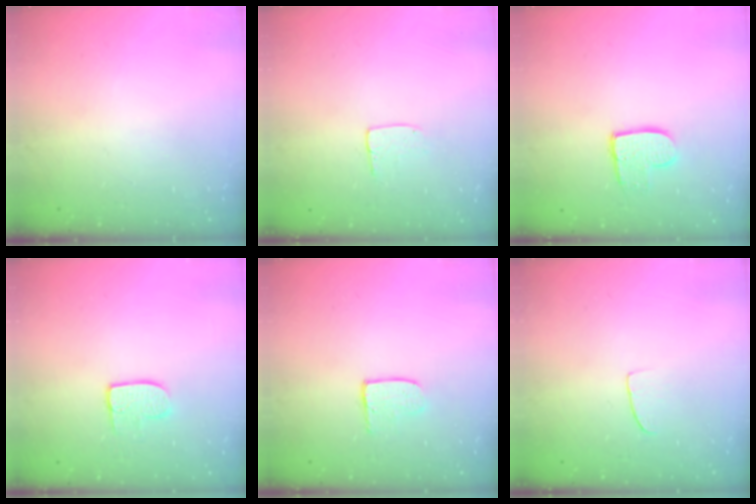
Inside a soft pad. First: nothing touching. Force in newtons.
{"total": 5.6, "press": 5.6, "slide": 0.2}
{"total": 9.0, "press": 9.0, "slide": 0.7}
{"total": 6.9, "press": 6.9, "slide": 0.2}
{"total": 3.9, "press": 3.9, "slide": 0.4}
{"total": 4.2, "press": 4.2, "slide": 0.3}